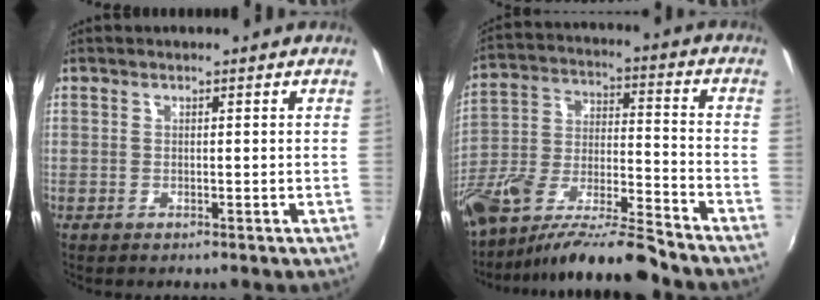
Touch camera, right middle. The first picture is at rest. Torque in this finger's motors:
{"motor_torque": [1.07, -1.07, 0.62, 0.21]}